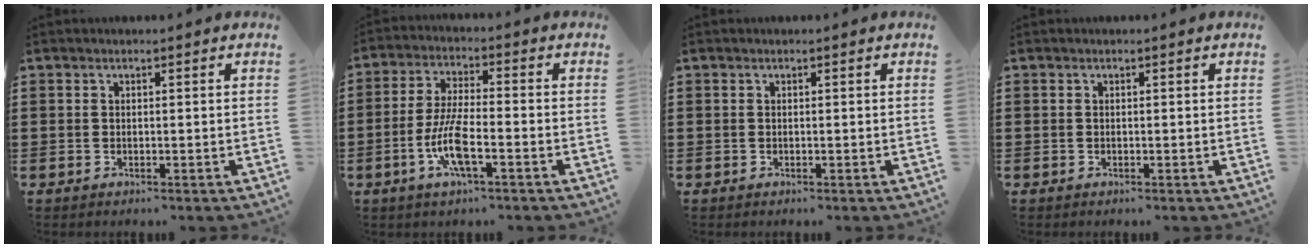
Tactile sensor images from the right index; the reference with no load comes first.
{"total": 7.9, "force": [-3.0, 1.8, 7.1], "torque": [-0.157, -0.013, -0.061]}
{"total": 0.0}
{"total": 0.0}